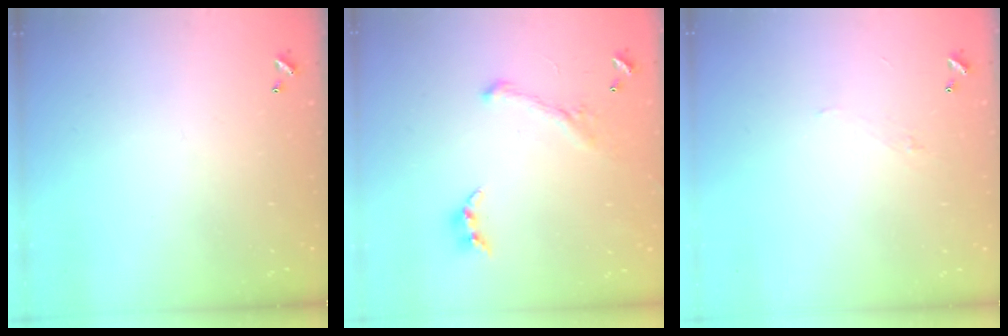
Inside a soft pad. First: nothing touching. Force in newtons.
{"total": 1.4, "press": 0.6, "slide": 1.2}
{"total": 2.0, "press": 1.9, "slide": 0.5}